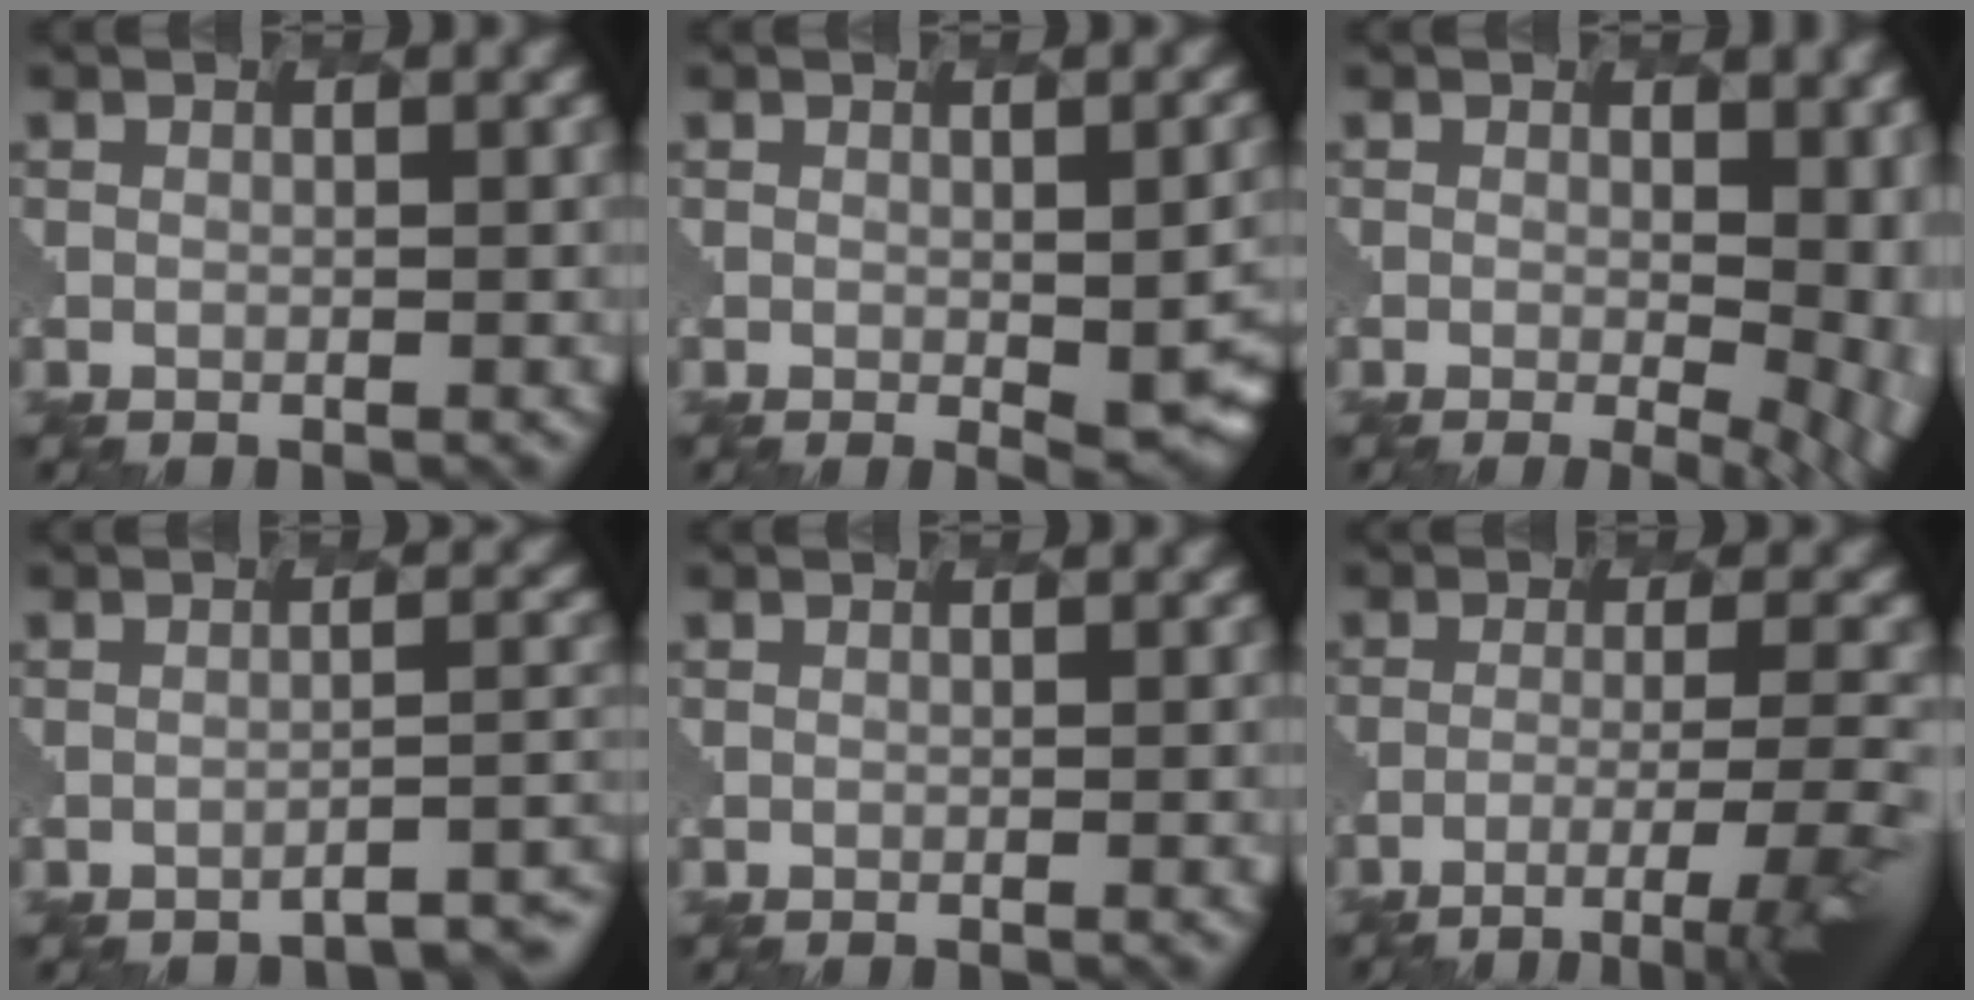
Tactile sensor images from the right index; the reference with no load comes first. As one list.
[{"total": 7.3, "force": [-1.7, 3.3, 6.3], "torque": [-0.073, -0.023, -0.003]}, {"total": 9.2, "force": [-0.7, 4.7, 7.9], "torque": [-0.067, -0.010, 0.005]}, {"total": 3.9, "force": [-3.3, 0.8, 1.8], "torque": [-0.017, 0.010, -0.045]}, {"total": 0.8, "force": [0.0, 0.3, 0.7], "torque": [0.000, 0.004, -0.006]}, {"total": 7.1, "force": [-4.7, 1.2, 5.3], "torque": [-0.081, 0.000, -0.060]}]